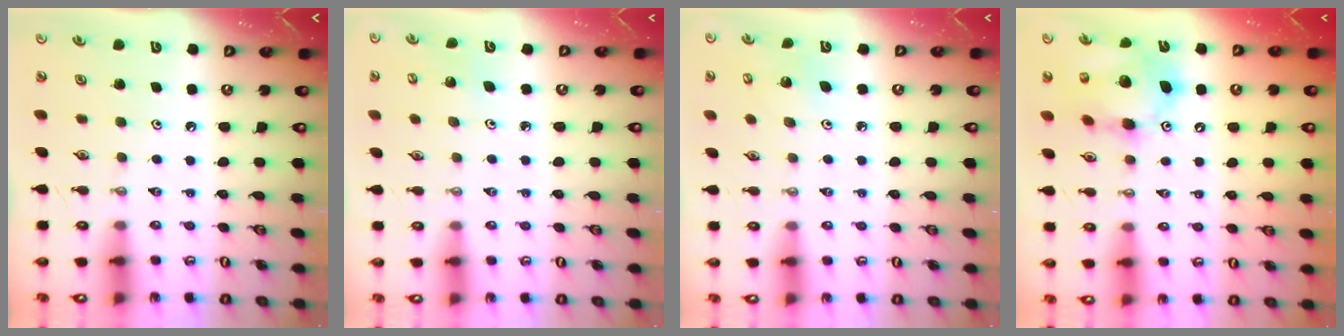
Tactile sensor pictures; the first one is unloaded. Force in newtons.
{"total": 2.8, "press": 2.7, "slide": 0.5}
{"total": 5.4, "press": 5.3, "slide": 0.5}
{"total": 14.9, "press": 14.7, "slide": 2.8}